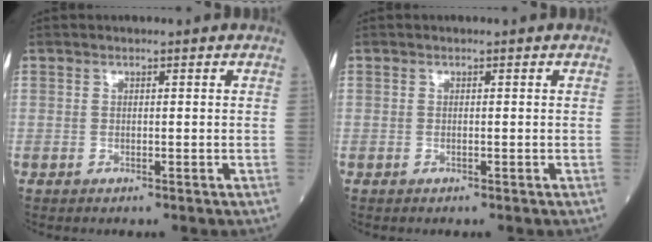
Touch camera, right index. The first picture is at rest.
{"total": 0.0}